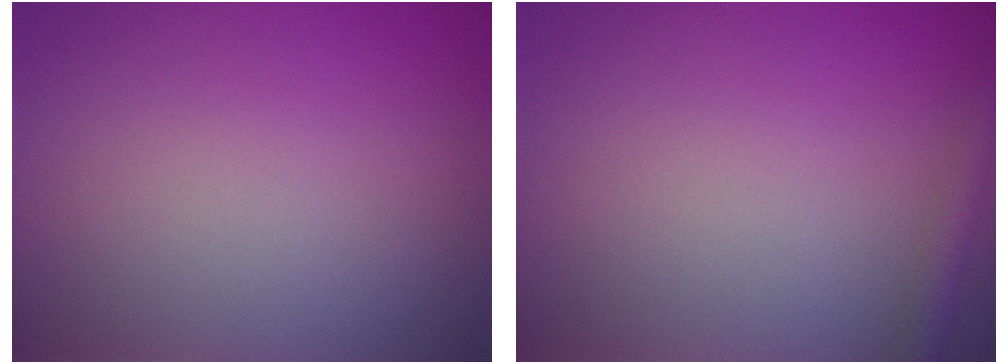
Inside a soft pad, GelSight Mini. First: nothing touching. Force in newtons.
{"total": 2.1, "press": 2.1, "slide": 0.1}